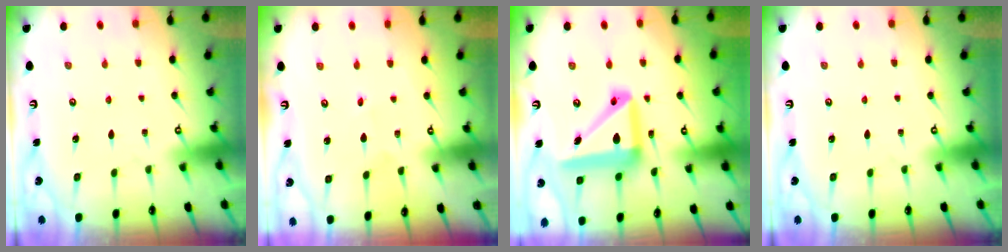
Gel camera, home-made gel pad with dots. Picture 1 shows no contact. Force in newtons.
{"total": 1.5, "press": 1.5, "slide": 0.1}
{"total": 17.2, "press": 17.0, "slide": 2.7}
{"total": 0.0}